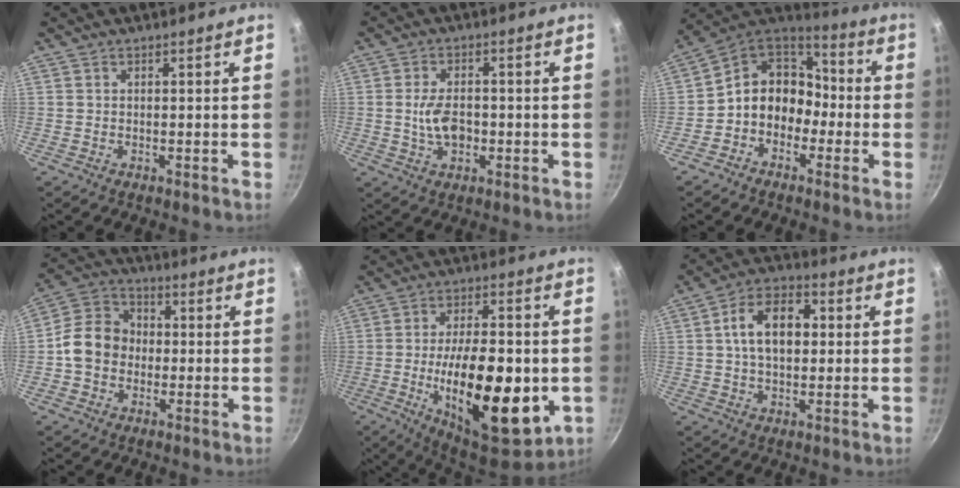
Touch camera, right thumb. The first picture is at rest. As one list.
[{"total": 6.5, "force": [-1.0, 4.0, 5.1], "torque": [-0.080, 0.008, -0.019]}, {"total": 12.0, "force": [-2.9, 9.9, 6.1], "torque": [-0.055, 0.057, -0.072]}, {"total": 10.8, "force": [-1.2, 9.0, 5.8], "torque": [-0.072, 0.029, -0.043]}, {"total": 24.1, "force": [-4.6, 10.5, 21.2], "torque": [-0.308, 0.003, -0.061]}, {"total": 11.5, "force": [1.4, 7.4, 8.7], "torque": [-0.114, 0.024, 0.012]}]